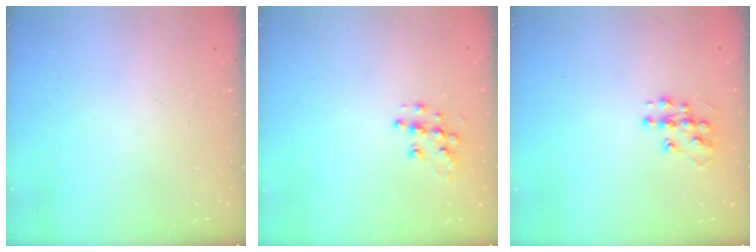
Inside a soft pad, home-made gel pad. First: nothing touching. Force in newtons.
{"total": 9.9, "press": 9.9, "slide": 0.7}
{"total": 9.6, "press": 9.6, "slide": 0.5}